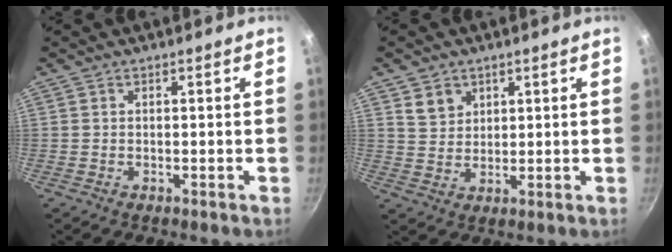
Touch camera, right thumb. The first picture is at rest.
{"total": 4.7, "force": [2.3, 3.8, 1.6], "torque": [-0.009, -0.004, 0.047]}